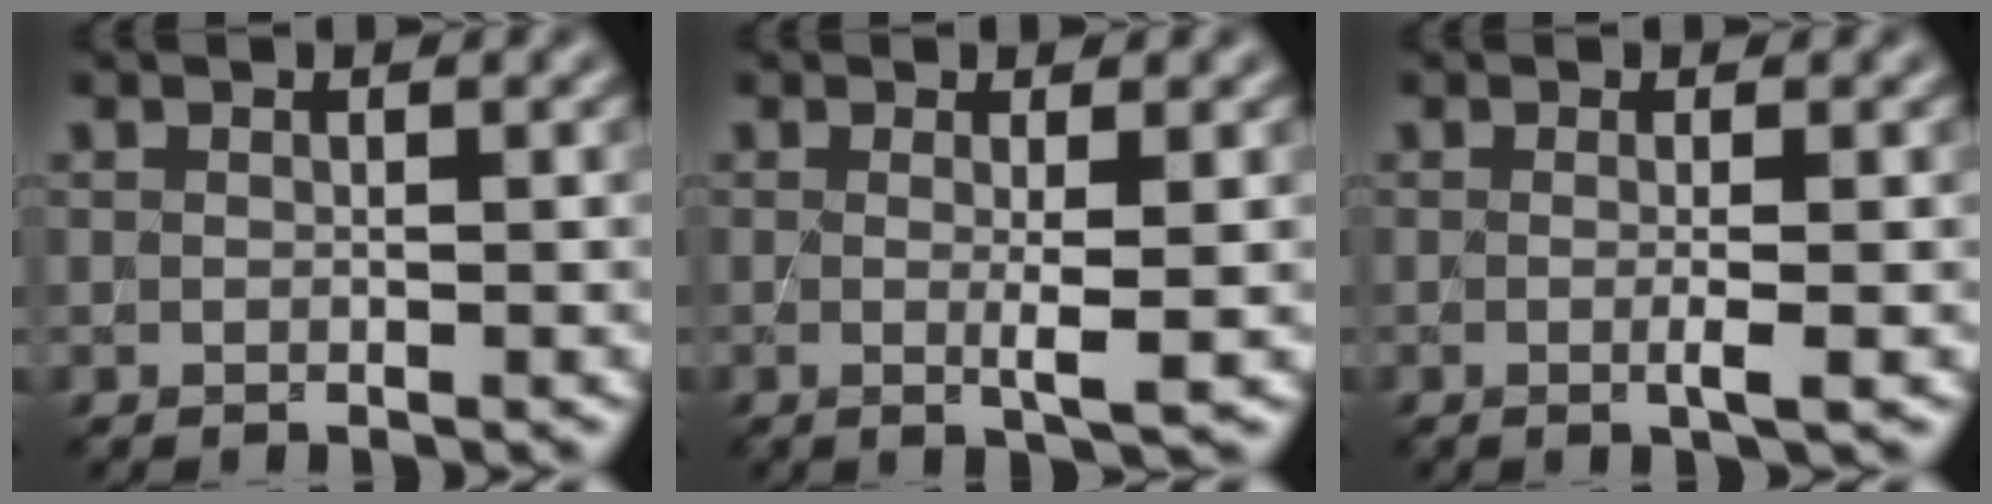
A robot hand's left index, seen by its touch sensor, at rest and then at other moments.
{"total": 2.3, "force": [0.1, 0.3, 2.3], "torque": [-0.041, -0.008, -0.003]}
{"total": 1.9, "force": [-0.1, 0.6, 1.8], "torque": [-0.028, -0.007, -0.009]}